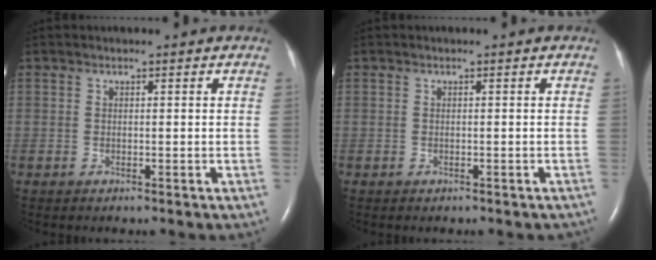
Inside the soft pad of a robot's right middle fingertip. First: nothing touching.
{"total": 1.9, "force": [-1.6, 0.8, 0.7], "torque": [-0.011, -0.002, -0.016]}